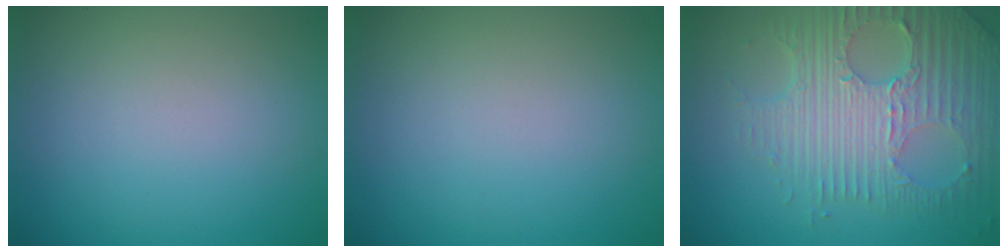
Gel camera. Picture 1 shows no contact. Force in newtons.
{"total": 0.0}
{"total": 7.5, "press": 5.2, "slide": 5.4}